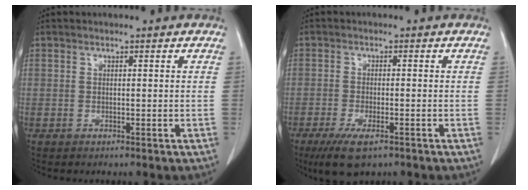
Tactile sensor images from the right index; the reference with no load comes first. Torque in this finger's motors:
{"motor_torque": [0.69, -0.38, 0.33, 0.08]}